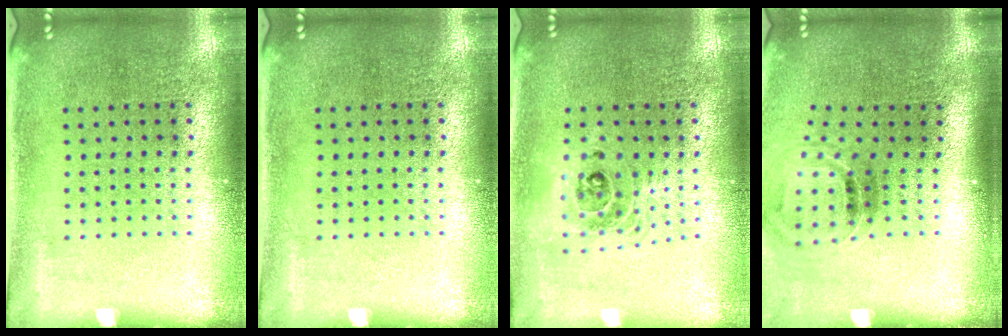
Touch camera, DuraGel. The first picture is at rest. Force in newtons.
{"total": 0.0}
{"total": 1.4, "press": 1.2, "slide": 0.7}
{"total": 1.2, "press": 0.9, "slide": 0.8}